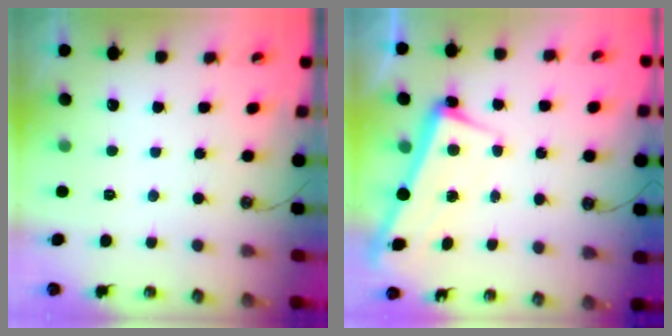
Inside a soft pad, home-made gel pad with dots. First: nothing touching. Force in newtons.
{"total": 2.3, "press": 2.2, "slide": 0.8}